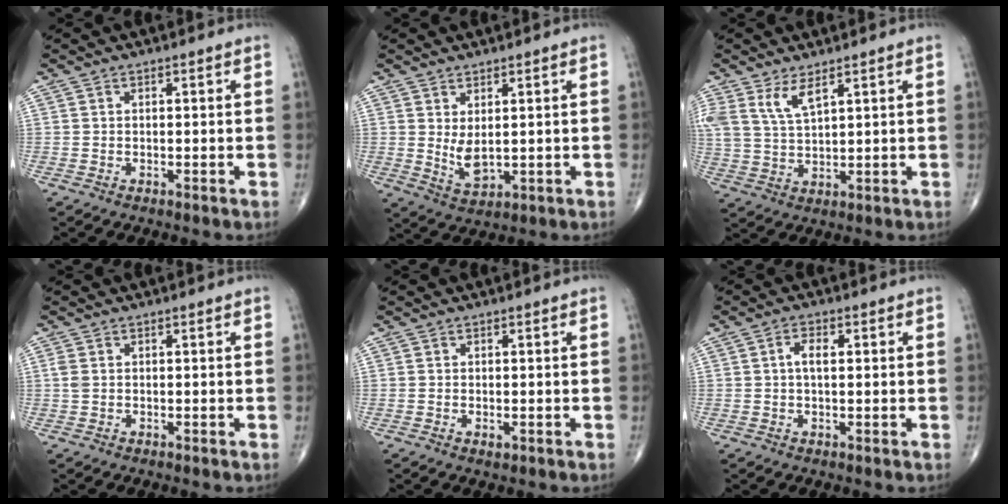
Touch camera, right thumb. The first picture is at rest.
{"total": 4.7, "force": [0.9, 2.3, 4.0], "torque": [-0.069, -0.016, 0.029]}
{"total": 6.0, "force": [3.7, 2.1, 4.2], "torque": [-0.087, -0.017, 0.082]}
{"total": 1.4, "force": [0.2, 1.0, 1.0], "torque": [-0.031, 0.004, 0.006]}
{"total": 0.9, "force": [-0.2, 0.6, 0.7], "torque": [-0.013, -0.003, -0.003]}
{"total": 3.3, "force": [0.6, 1.6, 2.8], "torque": [-0.051, 0.007, 0.009]}